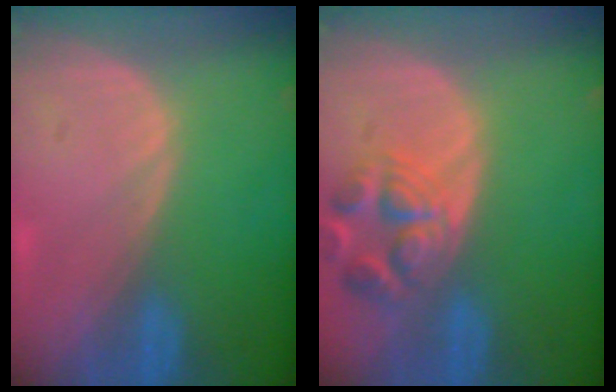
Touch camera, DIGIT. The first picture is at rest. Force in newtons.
{"total": 6.9, "press": 6.3, "slide": 2.8}